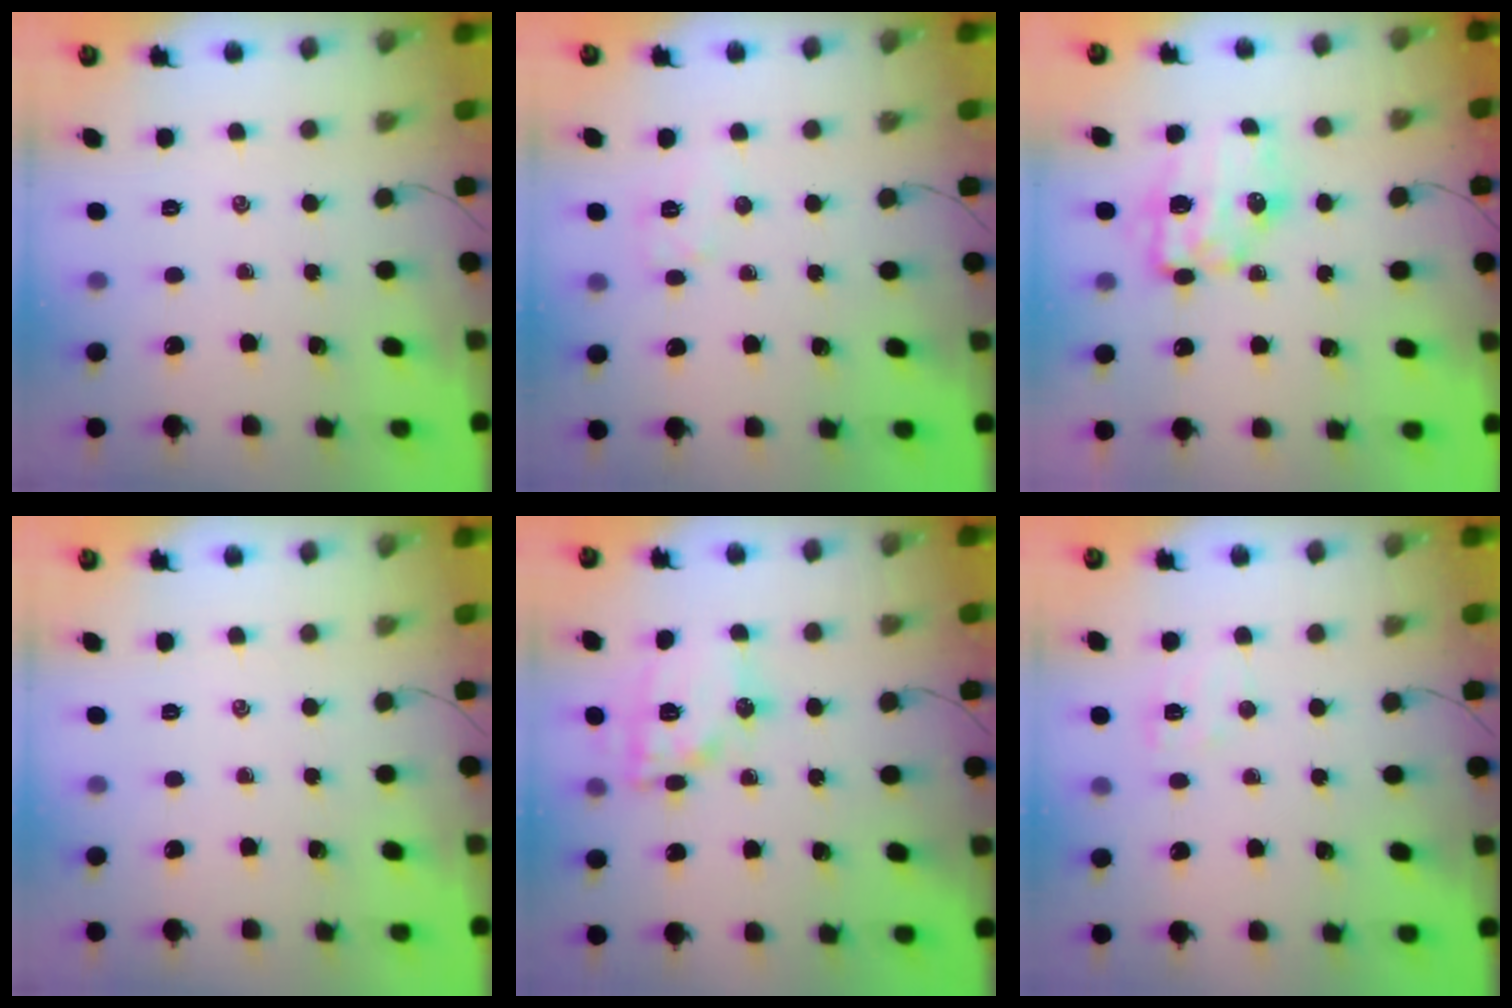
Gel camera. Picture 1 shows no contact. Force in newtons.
{"total": 6.0, "press": 5.9, "slide": 0.9}
{"total": 9.6, "press": 9.4, "slide": 1.8}
{"total": 0.0}
{"total": 14.4, "press": 14.4, "slide": 1.1}
{"total": 6.0, "press": 5.8, "slide": 1.4}